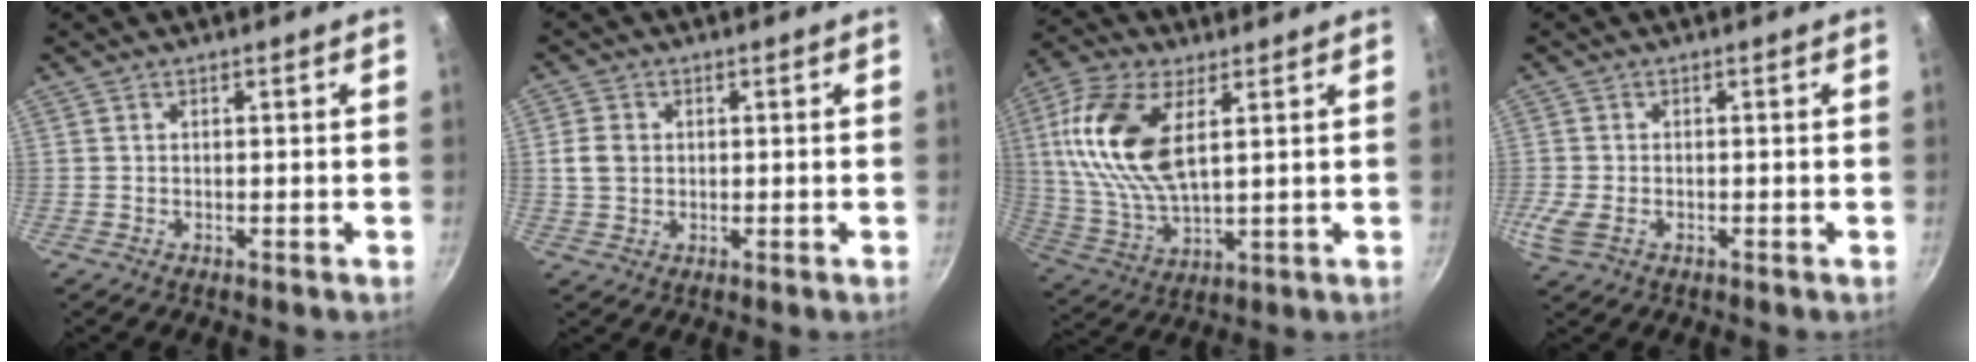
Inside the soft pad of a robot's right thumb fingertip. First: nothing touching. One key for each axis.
{"total": 4.3, "fx": 0.5, "fy": 3.6, "fz": 2.4, "tx": -0.035, "ty": 0.003, "tz": 0.008}
{"total": 17.0, "fx": 4.8, "fy": 8.5, "fz": 13.9, "tx": -0.273, "ty": -0.009, "tz": 0.095}
{"total": 4.3, "fx": -1.3, "fy": 2.6, "fz": 3.1, "tx": -0.072, "ty": -0.005, "tz": -0.027}